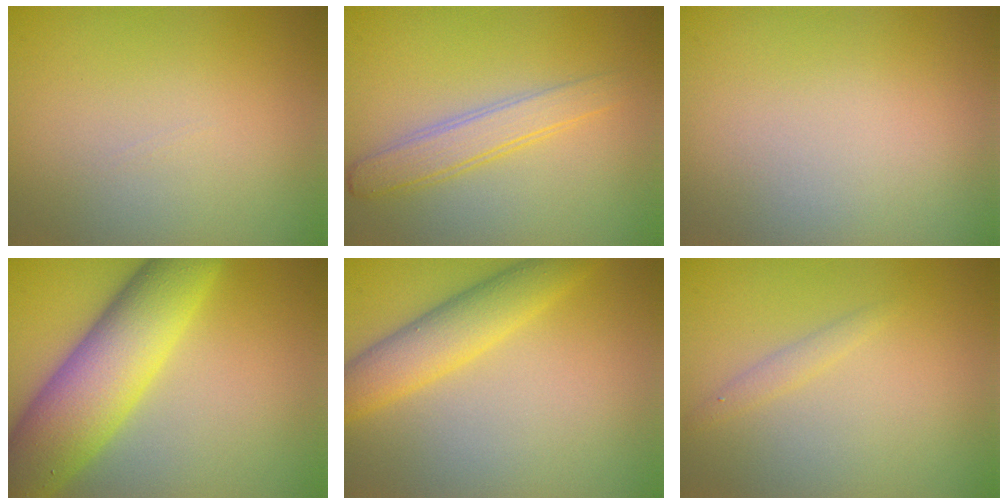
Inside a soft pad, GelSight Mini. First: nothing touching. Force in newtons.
{"total": 2.6, "press": 2.6, "slide": 0.2}
{"total": 0.0}
{"total": 9.6, "press": 9.5, "slide": 0.4}
{"total": 4.7, "press": 4.7, "slide": 0.1}
{"total": 0.9, "press": 0.9, "slide": 0.1}